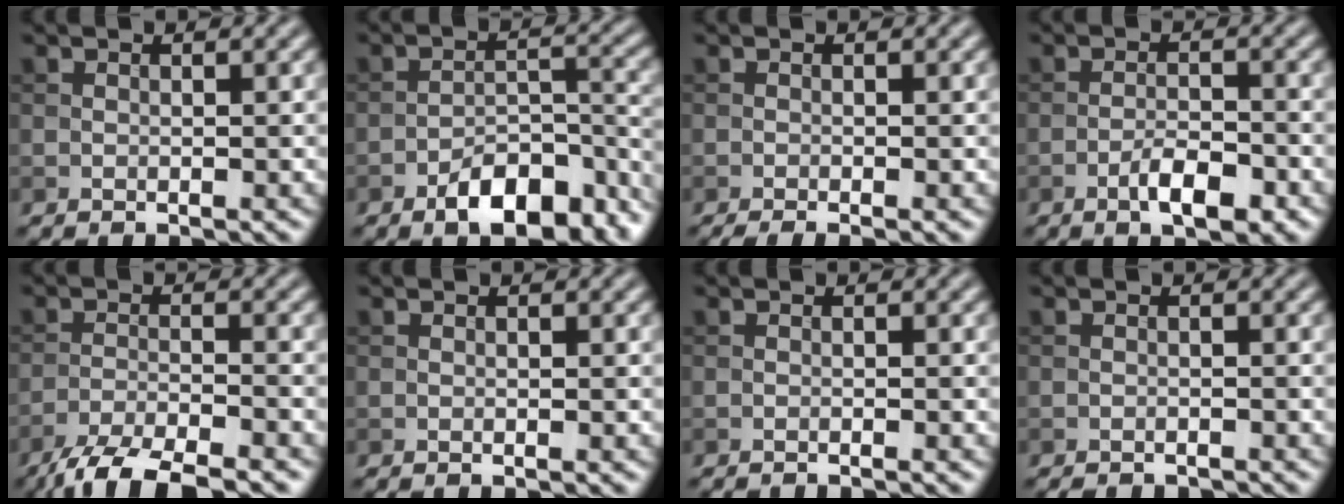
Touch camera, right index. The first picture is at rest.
{"total": 8.1, "force": [-5.6, 3.3, 4.9], "torque": [-0.064, 0.004, -0.095]}
{"total": 2.2, "force": [-1.3, 0.5, 1.7], "torque": [-0.023, -0.002, -0.026]}
{"total": 3.7, "force": [-2.0, 1.2, 2.9], "torque": [-0.051, 0.004, -0.037]}
{"total": 6.2, "force": [-5.1, 1.1, 3.3], "torque": [-0.055, -0.008, -0.098]}
{"total": 0.0}
{"total": 1.0, "force": [-0.9, 0.1, 0.5], "torque": [0.000, -0.001, -0.019]}
{"total": 2.1, "force": [-2.1, 0.3, 0.5], "torque": [-0.004, -0.006, -0.031]}